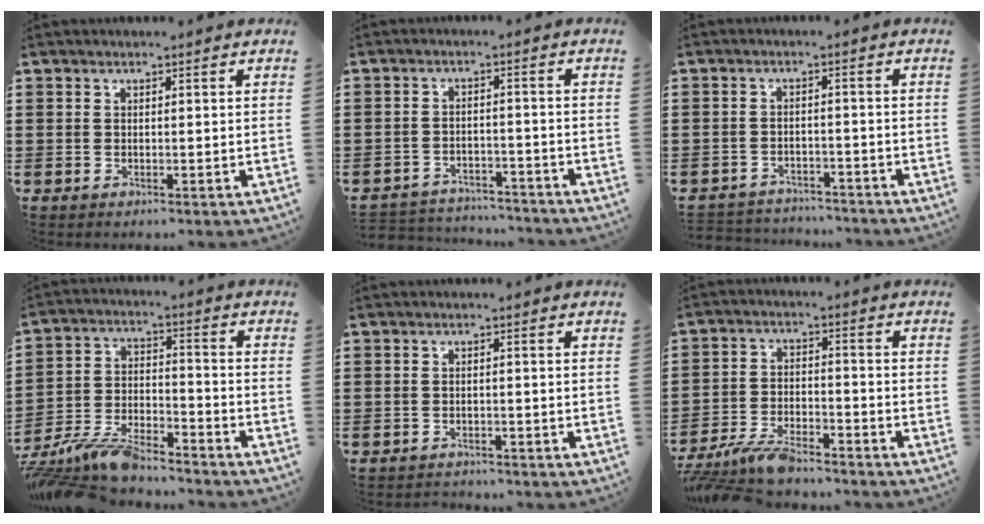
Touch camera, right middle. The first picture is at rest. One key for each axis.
{"total": 3.6, "fx": -3.6, "fy": 0.7, "fz": -0.3, "tx": -0.003, "ty": 0.001, "tz": -0.077}
{"total": 3.1, "fx": -3.0, "fy": 0.6, "fz": -0.4, "tx": -0.002, "ty": 0.000, "tz": -0.068}
{"total": 9.4, "fx": -8.7, "fy": 1.8, "fz": 3.1, "tx": -0.073, "ty": 0.014, "tz": -0.173}
{"total": 1.4, "fx": -1.4, "fy": 0.3, "fz": -0.3, "tx": 0.000, "ty": 0.002, "tz": -0.033}
{"total": 6.8, "fx": -6.2, "fy": 1.5, "fz": 2.5, "tx": -0.062, "ty": 0.001, "tz": -0.122}